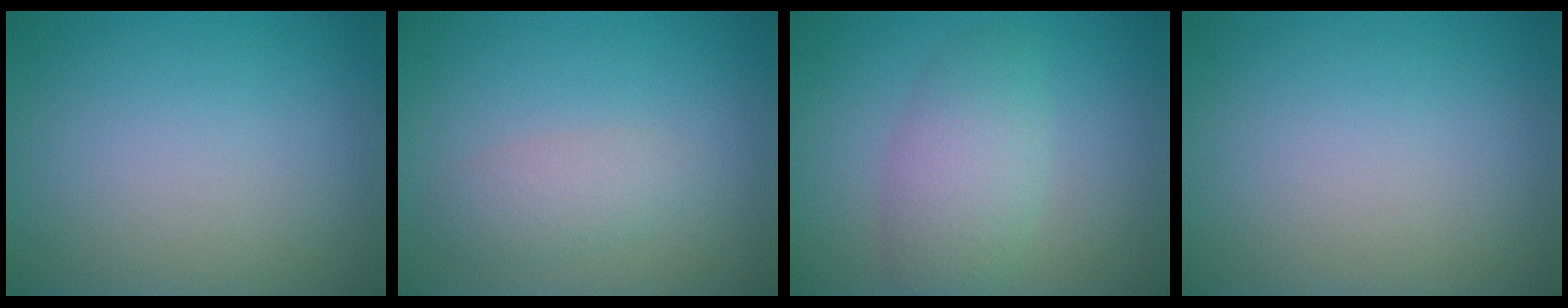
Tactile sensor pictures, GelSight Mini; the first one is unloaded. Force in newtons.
{"total": 2.0, "press": 2.0, "slide": 0.1}
{"total": 3.8, "press": 3.8, "slide": 0.1}
{"total": 0.0}